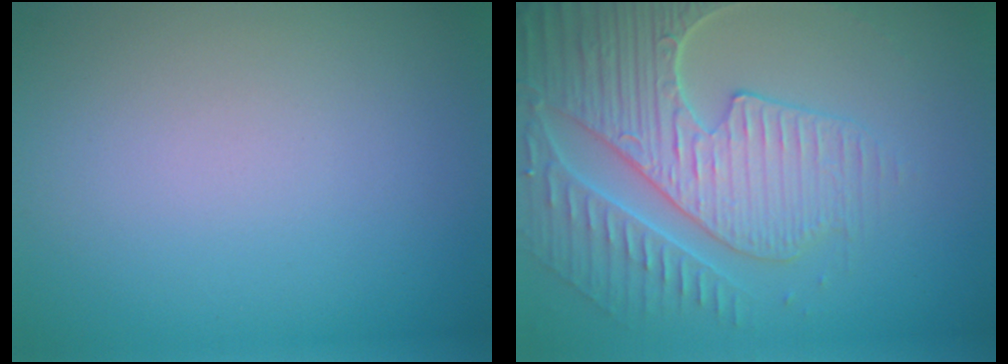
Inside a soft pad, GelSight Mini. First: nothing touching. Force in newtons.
{"total": 6.7, "press": 5.5, "slide": 3.9}